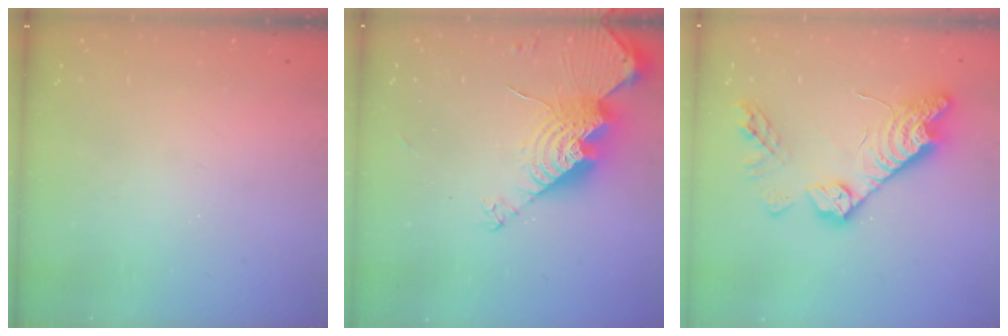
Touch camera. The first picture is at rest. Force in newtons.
{"total": 16.4, "press": 16.4, "slide": 1.1}
{"total": 18.1, "press": 18.1, "slide": 0.6}